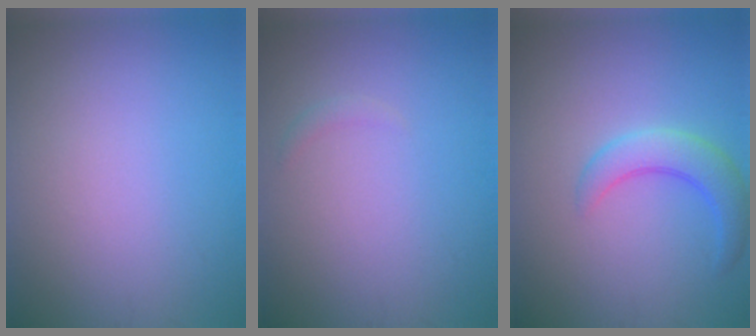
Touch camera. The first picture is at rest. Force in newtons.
{"total": 0.7, "press": 0.7, "slide": 0.0}
{"total": 3.6, "press": 3.6, "slide": 0.1}